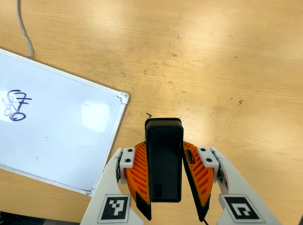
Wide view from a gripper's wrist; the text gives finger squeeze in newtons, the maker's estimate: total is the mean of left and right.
{"total": 5.8, "left": 4.8, "right": 6.8}